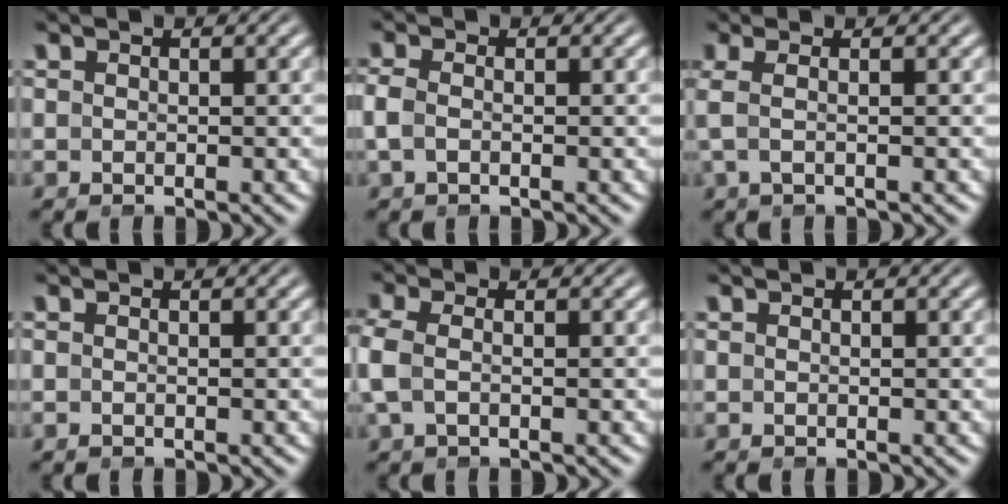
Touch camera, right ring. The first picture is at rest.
{"total": 1.5, "force": [-0.8, 0.6, 1.1], "torque": [-0.036, -0.002, -0.013]}
{"total": 1.9, "force": [-0.1, 0.0, 1.9], "torque": [-0.041, 0.008, -0.002]}
{"total": 0.0}
{"total": 1.8, "force": [-0.6, 0.6, 1.6], "torque": [-0.055, -0.004, -0.005]}
{"total": 0.0}